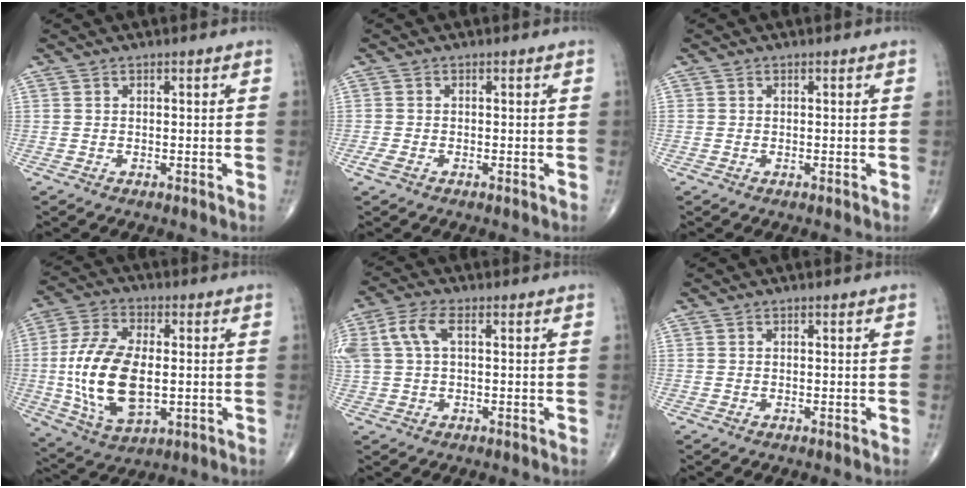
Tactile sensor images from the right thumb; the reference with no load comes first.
{"total": 1.7, "force": [-0.8, 0.7, 1.3], "torque": [-0.035, -0.003, -0.018]}
{"total": 0.0}
{"total": 17.7, "force": [-1.1, 9.3, 15.0], "torque": [-0.300, -0.004, -0.012]}
{"total": 7.4, "force": [1.9, 3.8, 6.1], "torque": [-0.157, 0.027, 0.038]}
{"total": 0.0}